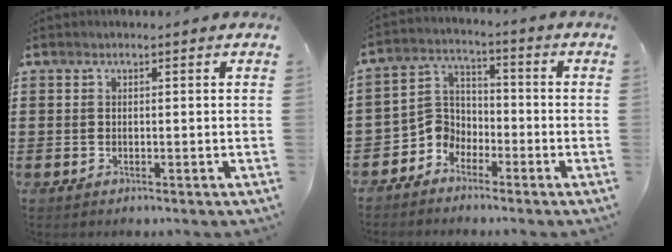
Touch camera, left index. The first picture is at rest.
{"total": 5.3, "force": [-3.8, 3.6, 0.6], "torque": [-0.043, 0.005, -0.086]}